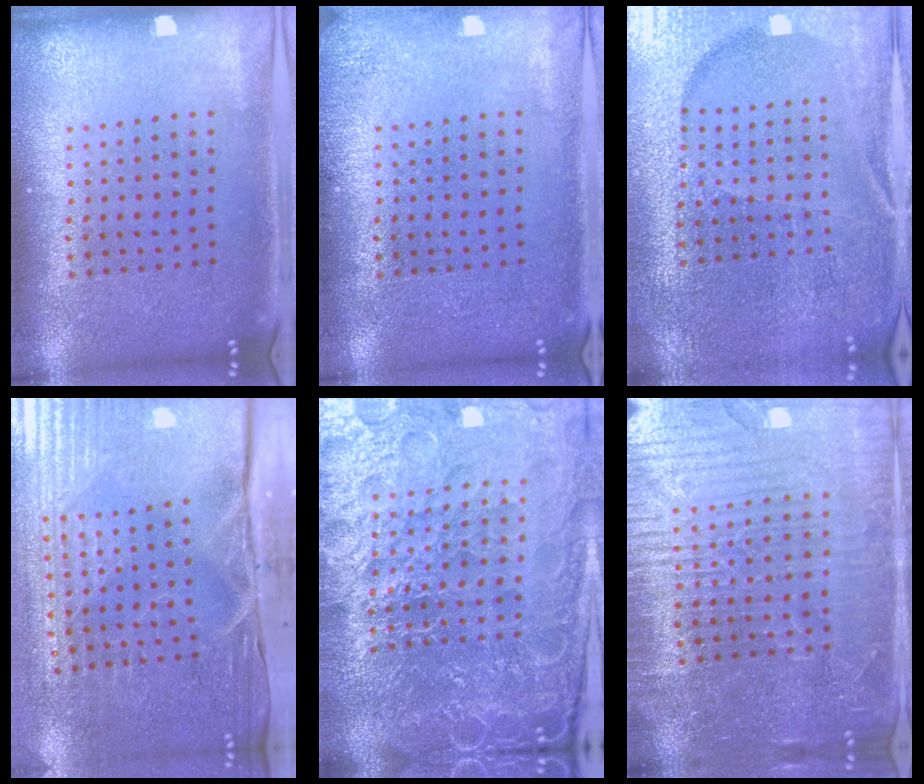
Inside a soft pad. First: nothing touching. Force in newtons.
{"total": 1.2, "press": 1.1, "slide": 0.2}
{"total": 4.0, "press": 3.9, "slide": 1.0}
{"total": 4.8, "press": 4.3, "slide": 2.2}
{"total": 6.9, "press": 6.1, "slide": 3.2}
{"total": 5.0, "press": 4.7, "slide": 1.9}